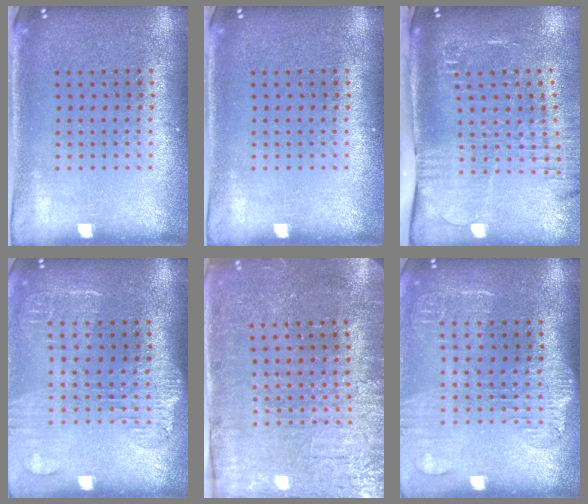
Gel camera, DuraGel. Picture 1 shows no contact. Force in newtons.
{"total": 0.0}
{"total": 2.5, "press": 2.1, "slide": 1.3}
{"total": 1.7, "press": 1.5, "slide": 0.8}
{"total": 3.8, "press": 3.7, "slide": 0.9}
{"total": 1.7, "press": 1.5, "slide": 0.8}